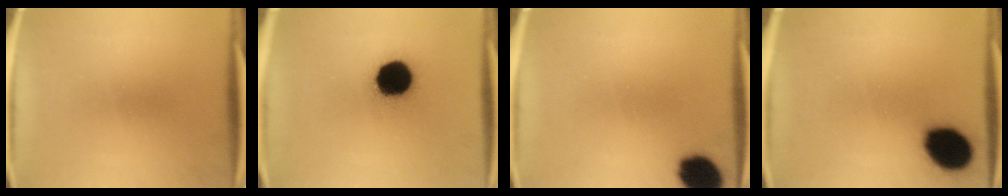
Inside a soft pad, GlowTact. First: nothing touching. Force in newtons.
{"total": 15.4}
{"total": 10.7}
{"total": 13.9}